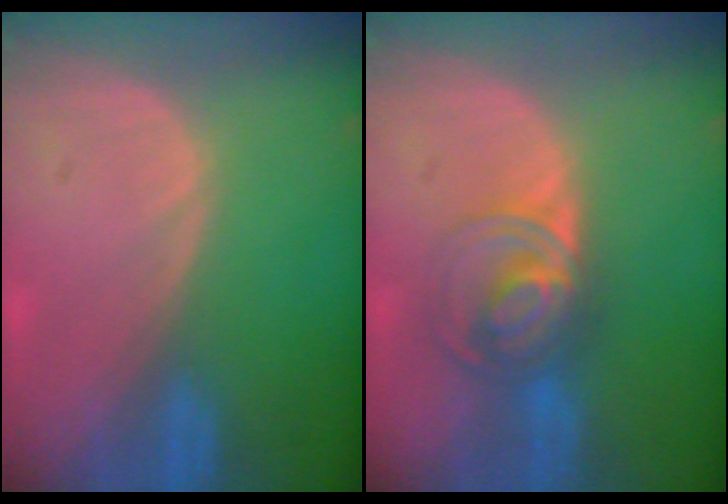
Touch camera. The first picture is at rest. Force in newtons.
{"total": 7.2, "press": 6.1, "slide": 3.9}